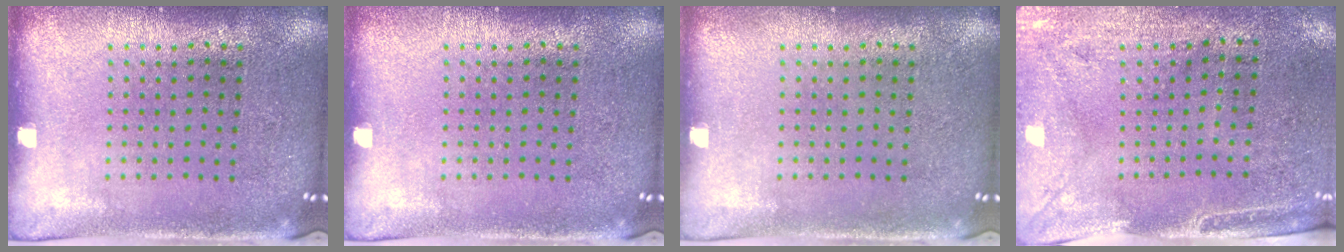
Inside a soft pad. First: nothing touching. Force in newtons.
{"total": 0.0}
{"total": 0.0}
{"total": 3.0, "press": 2.5, "slide": 1.6}